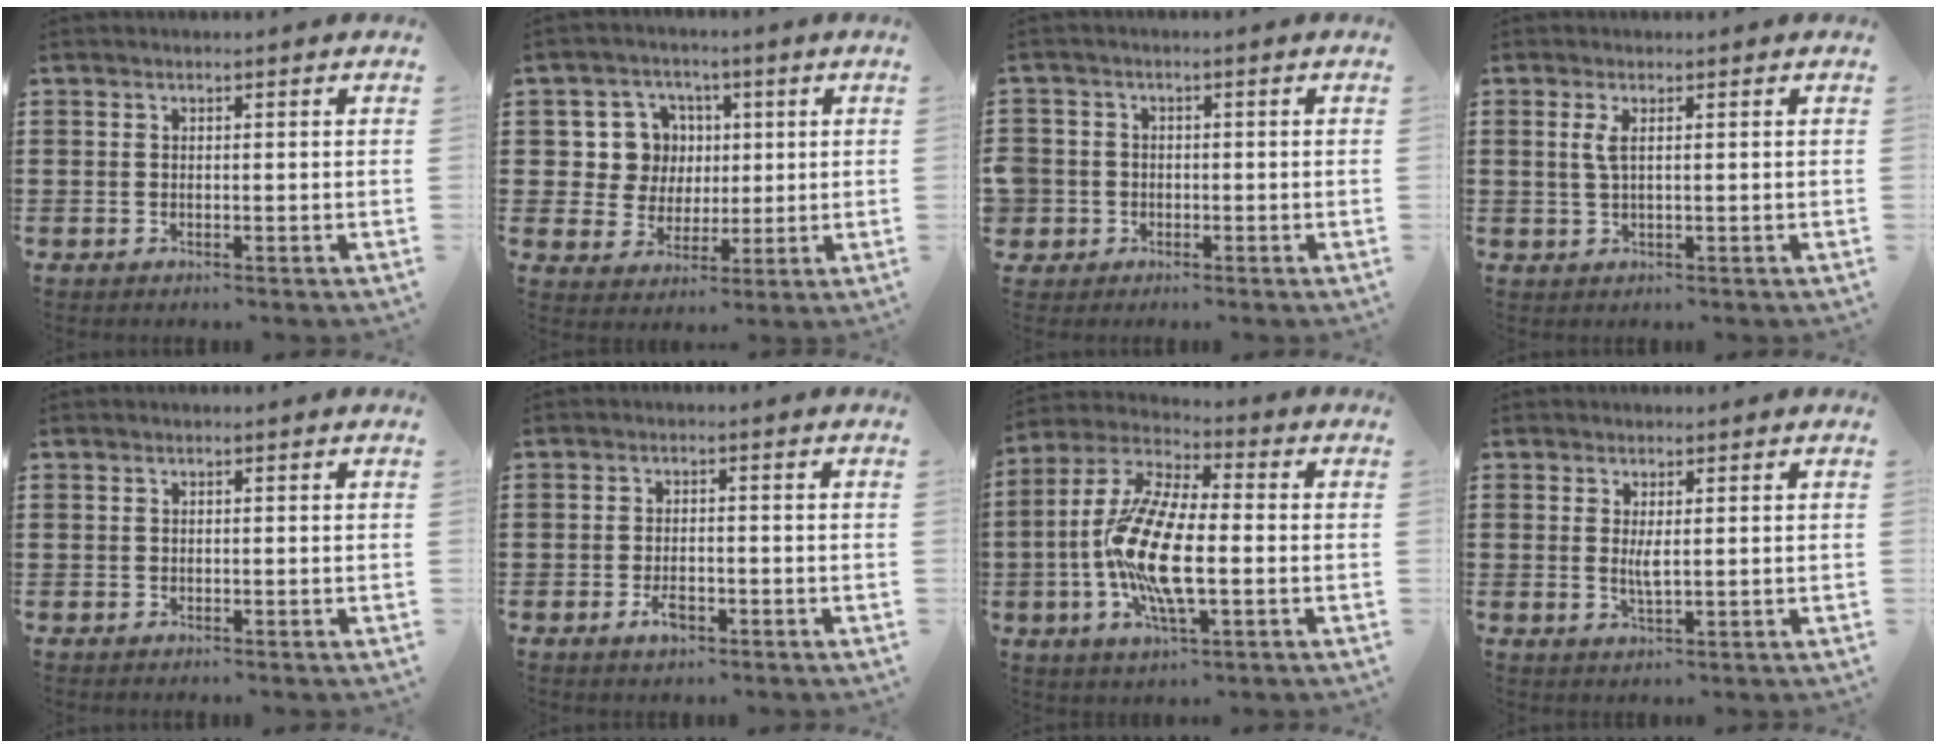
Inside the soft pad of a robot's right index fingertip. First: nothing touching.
{"total": 7.7, "force": [1.5, 7.3, 2.1], "torque": [-0.070, 0.016, 0.029]}
{"total": 2.5, "force": [-1.0, 2.3, 0.3], "torque": [-0.025, 0.001, -0.026]}
{"total": 1.9, "force": [0.4, 0.3, 1.8], "torque": [-0.039, 0.001, 0.006]}
{"total": 0.0}
{"total": 3.0, "force": [-1.4, 1.2, 2.4], "torque": [-0.049, -0.002, -0.026]}
{"total": 12.9, "force": [-2.2, 4.4, 12.0], "torque": [-0.266, -0.015, -0.046]}
{"total": 2.4, "force": [0.4, 0.4, 2.3], "torque": [-0.045, -0.004, 0.007]}